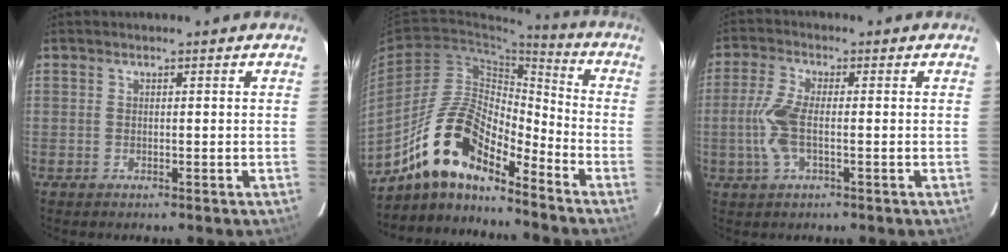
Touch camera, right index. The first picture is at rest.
{"total": 14.9, "force": [-11.3, 4.6, 8.6], "torque": [-0.160, 0.009, -0.220]}
{"total": 7.0, "force": [-1.2, 2.3, 6.5], "torque": [-0.145, 0.001, -0.023]}